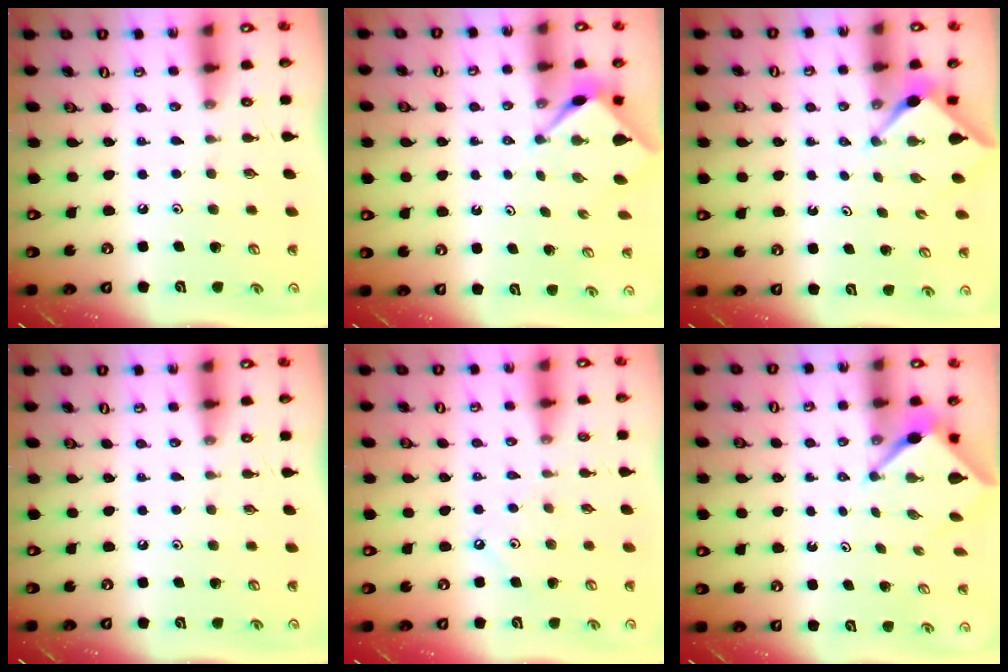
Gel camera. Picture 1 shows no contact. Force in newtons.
{"total": 3.6, "press": 3.6, "slide": 0.7}
{"total": 2.9, "press": 2.9, "slide": 0.4}
{"total": 0.0}
{"total": 5.5, "press": 5.5, "slide": 0.5}
{"total": 3.4, "press": 3.3, "slide": 0.2}